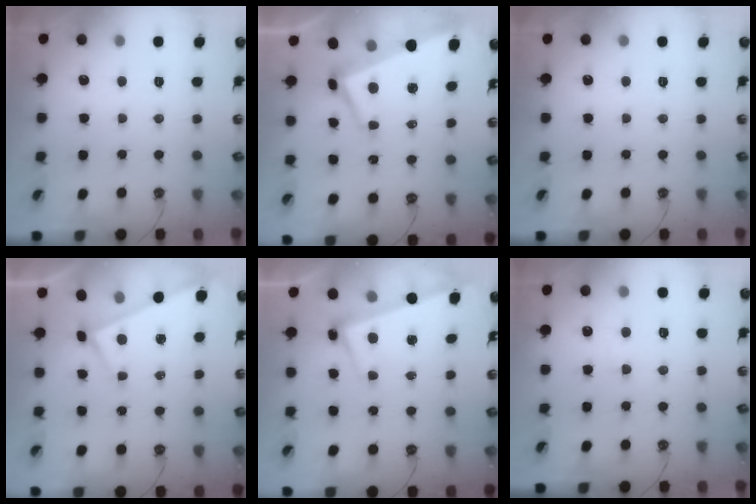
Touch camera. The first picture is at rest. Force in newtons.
{"total": 1.8, "press": 1.2, "slide": 1.3}
{"total": 0.0}
{"total": 3.9, "press": 3.9, "slide": 0.4}
{"total": 2.2, "press": 2.0, "slide": 1.0}
{"total": 0.6, "press": 0.4, "slide": 0.5}